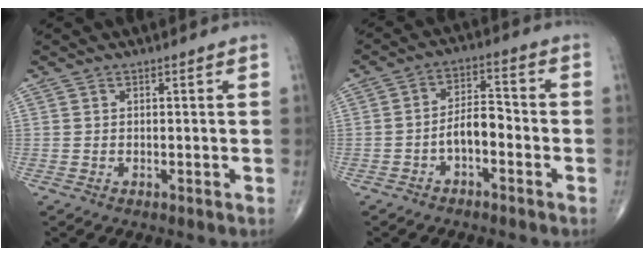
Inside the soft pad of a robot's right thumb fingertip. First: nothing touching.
{"total": 5.9, "force": [-2.3, 3.0, 4.6], "torque": [-0.069, 0.035, -0.045]}